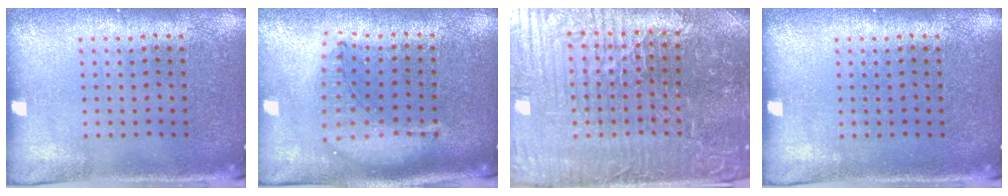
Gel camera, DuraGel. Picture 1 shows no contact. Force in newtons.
{"total": 1.3, "press": 1.2, "slide": 0.4}
{"total": 5.7, "press": 5.4, "slide": 1.6}
{"total": 0.0}